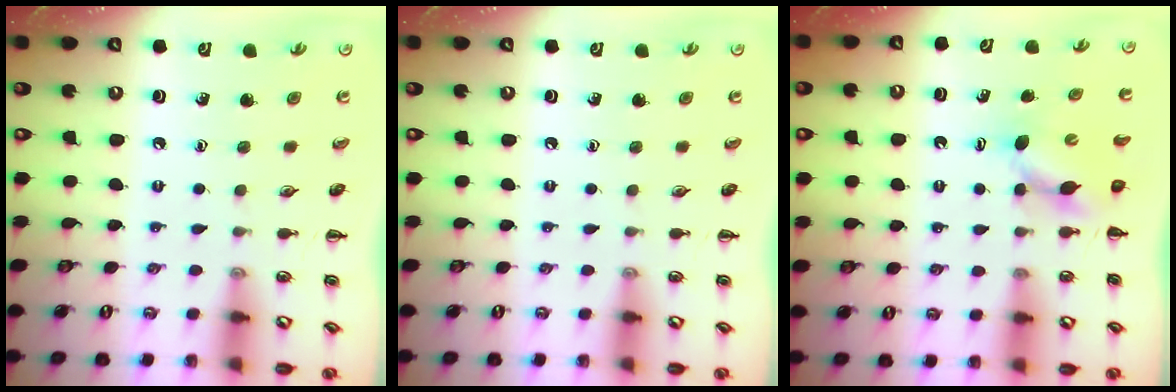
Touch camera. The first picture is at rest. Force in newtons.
{"total": 0.0}
{"total": 4.5, "press": 4.4, "slide": 0.6}